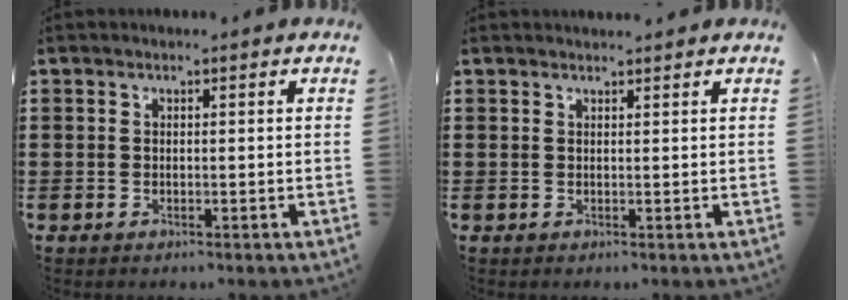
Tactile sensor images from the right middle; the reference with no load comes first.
{"total": 0.9, "force": [0.9, 0.1, 0.1], "torque": [-0.004, 0.000, 0.017]}